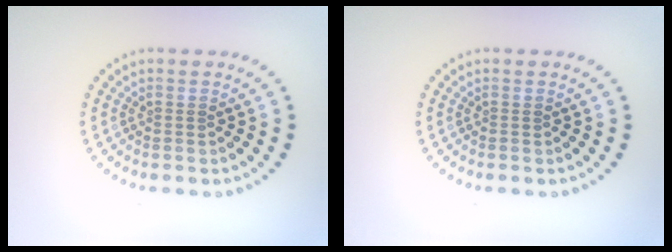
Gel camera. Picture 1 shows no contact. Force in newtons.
{"total": 0.0}